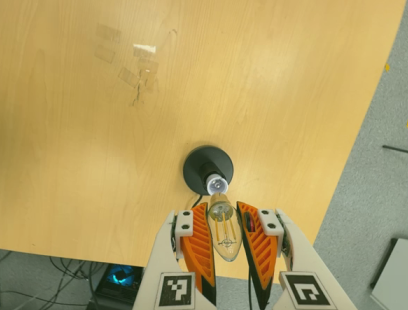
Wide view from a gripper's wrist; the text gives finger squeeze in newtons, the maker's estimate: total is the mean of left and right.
{"total": 20.1, "left": 21.8, "right": 18.4}